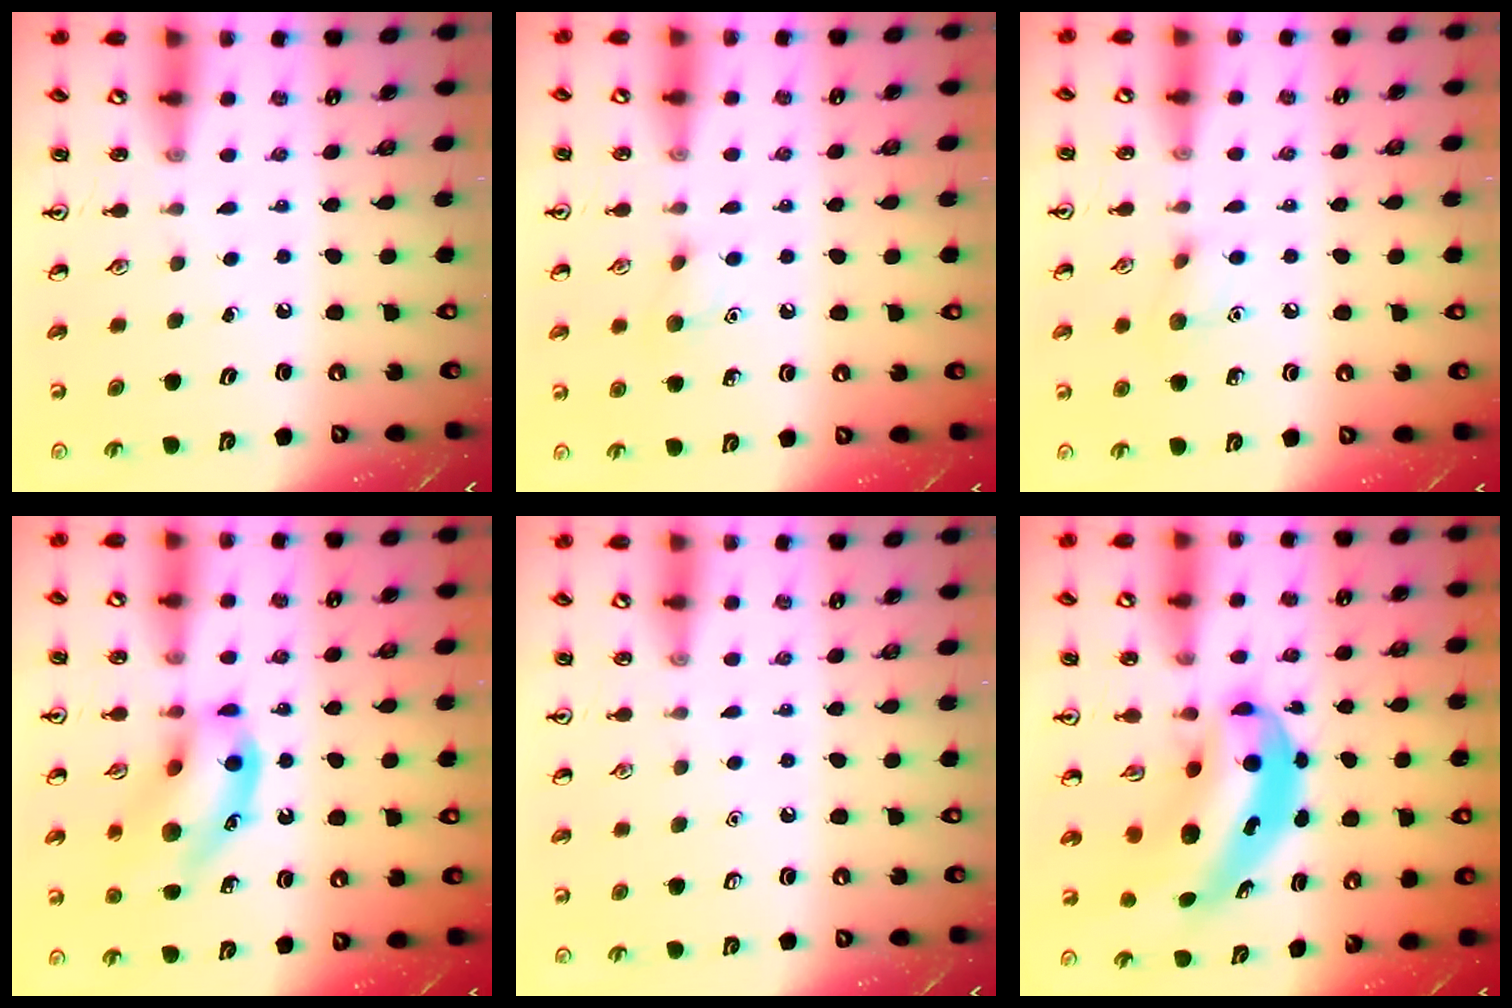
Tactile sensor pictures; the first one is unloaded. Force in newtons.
{"total": 6.4, "press": 6.2, "slide": 1.4}
{"total": 7.3, "press": 7.0, "slide": 2.0}
{"total": 14.8, "press": 14.5, "slide": 2.9}
{"total": 0.0}
{"total": 8.1, "press": 7.7, "slide": 2.3}